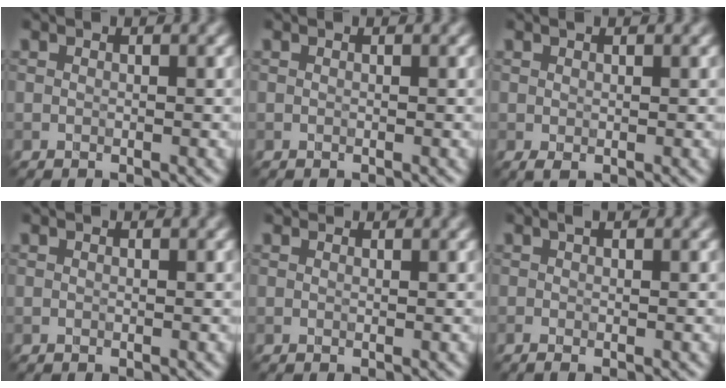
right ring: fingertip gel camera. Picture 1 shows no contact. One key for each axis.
{"total": 0.0}
{"total": 0.9, "fx": 0.1, "fy": 0.4, "fz": 0.8, "tx": -0.016, "ty": 0.000, "tz": 0.002}
{"total": 0.0}
{"total": 0.6, "fx": 0.5, "fy": 0.2, "fz": 0.2, "tx": -0.005, "ty": -0.002, "tz": 0.002}
{"total": 1.0, "fx": 0.1, "fy": 0.1, "fz": 1.0, "tx": -0.019, "ty": -0.002, "tz": 0.003}